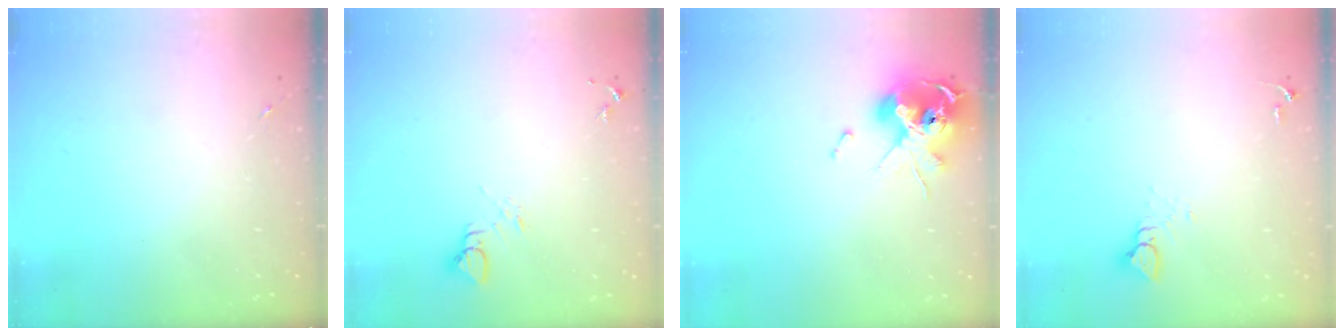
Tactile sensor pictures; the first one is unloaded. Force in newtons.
{"total": 3.4, "press": 3.4, "slide": 0.2}
{"total": 13.0, "press": 12.9, "slide": 1.8}
{"total": 4.2, "press": 4.2, "slide": 0.2}